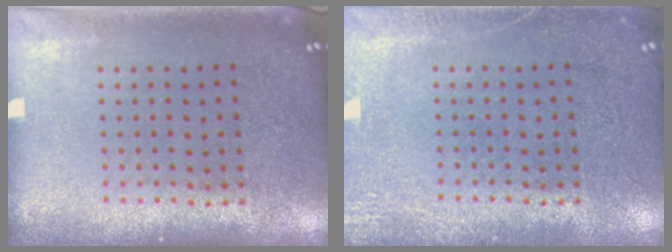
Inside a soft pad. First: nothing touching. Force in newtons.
{"total": 2.3, "press": 2.3, "slide": 0.4}